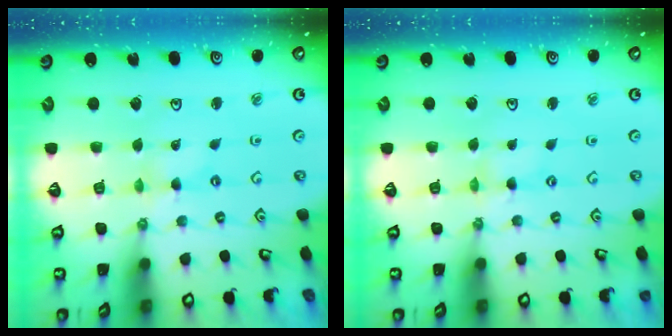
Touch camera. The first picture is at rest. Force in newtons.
{"total": 1.1, "press": 1.0, "slide": 0.1}